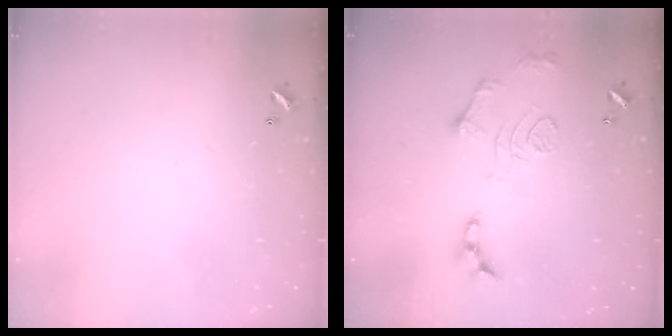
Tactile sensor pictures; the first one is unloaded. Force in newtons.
{"total": 11.8, "press": 11.7, "slide": 0.8}